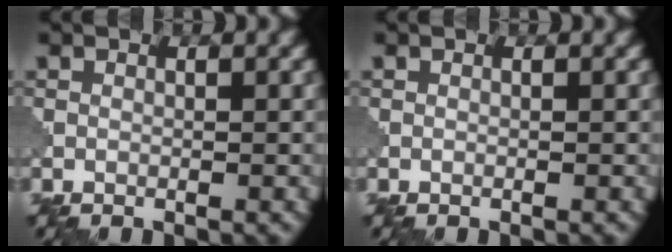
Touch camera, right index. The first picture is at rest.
{"total": 0.0}